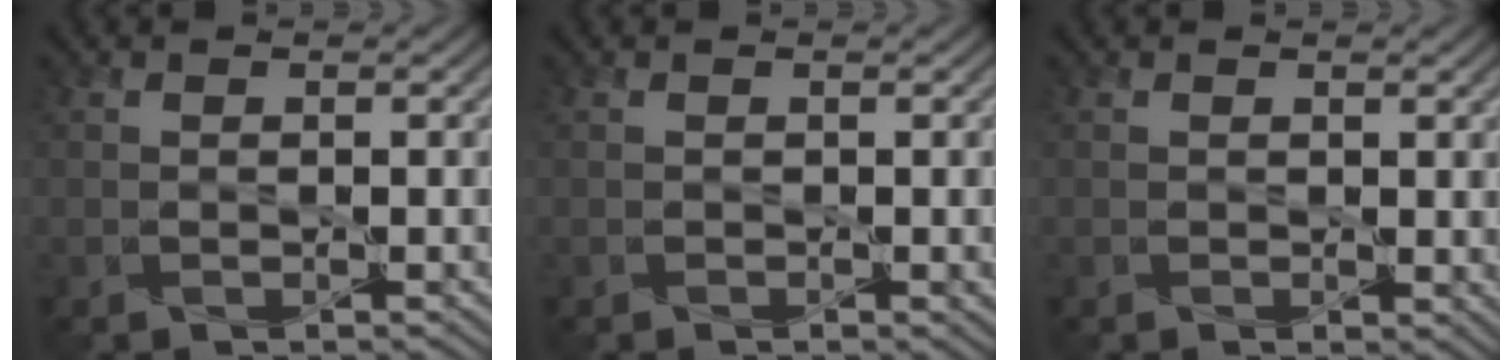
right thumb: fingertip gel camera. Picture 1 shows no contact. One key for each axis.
{"total": 0.0}
{"total": 1.4, "fx": 0.7, "fy": 0.8, "fz": 0.8, "tx": -0.015, "ty": -0.001, "tz": 0.013}